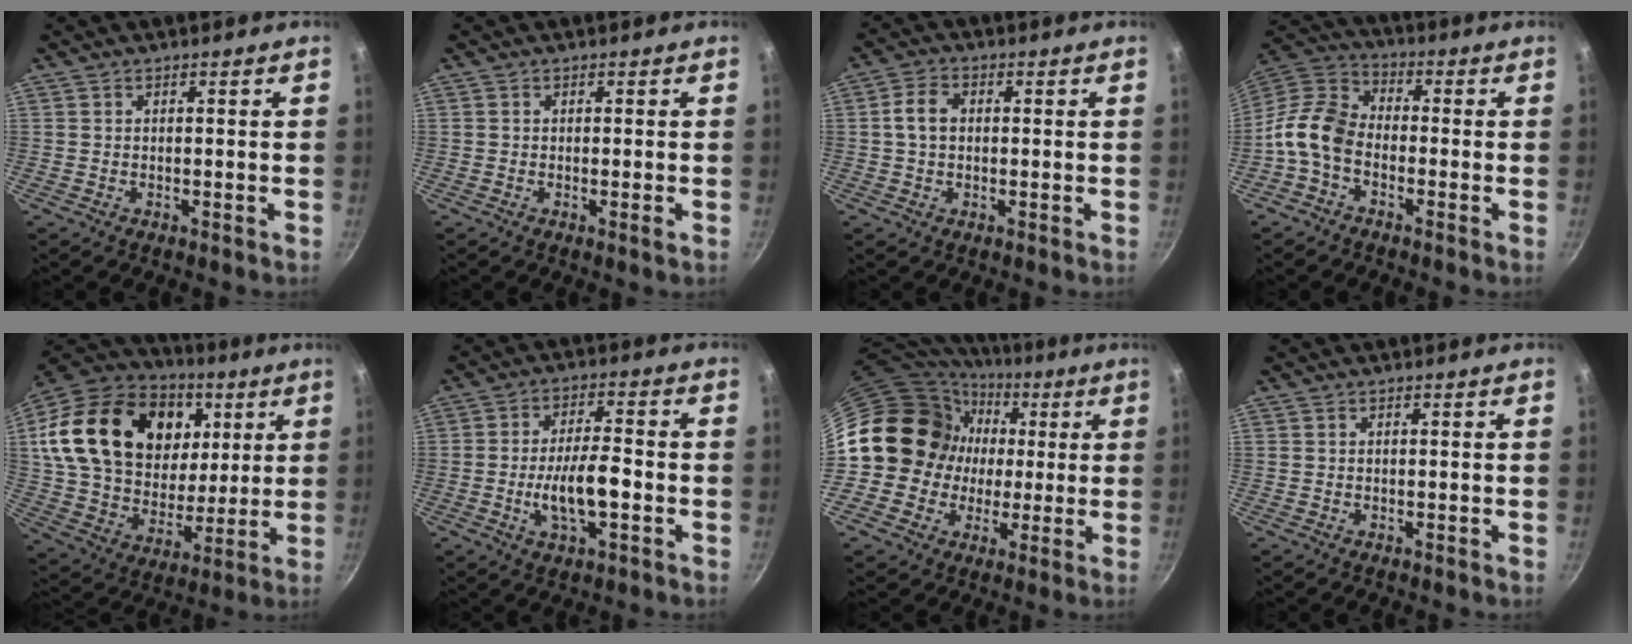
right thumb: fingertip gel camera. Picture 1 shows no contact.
{"total": 1.0, "force": [-0.3, 0.0, 1.0], "torque": [-0.018, -0.003, -0.007]}
{"total": 4.8, "force": [0.3, 3.6, 3.2], "torque": [-0.054, 0.012, -0.001]}
{"total": 10.1, "force": [-3.4, 6.9, 6.6], "torque": [-0.119, 0.044, -0.091]}
{"total": 31.2, "force": [9.5, 21.6, 20.4], "torque": [-0.354, -0.009, 0.168]}
{"total": 9.7, "force": [-2.4, 3.6, 8.6], "torque": [-0.144, 0.022, -0.042]}
{"total": 19.2, "force": [1.8, 16.7, 9.2], "torque": [-0.149, 0.029, 0.026]}
{"total": 0.0}